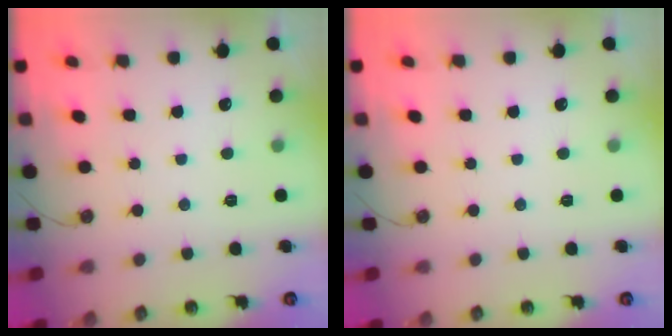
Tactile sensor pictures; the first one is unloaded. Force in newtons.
{"total": 0.0}